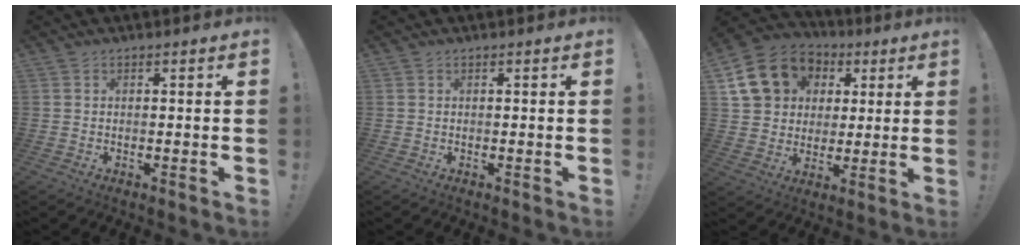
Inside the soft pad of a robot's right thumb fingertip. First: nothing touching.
{"total": 0.0}
{"total": 16.1, "force": [5.9, 13.3, 7.0], "torque": [-0.107, -0.010, 0.130]}